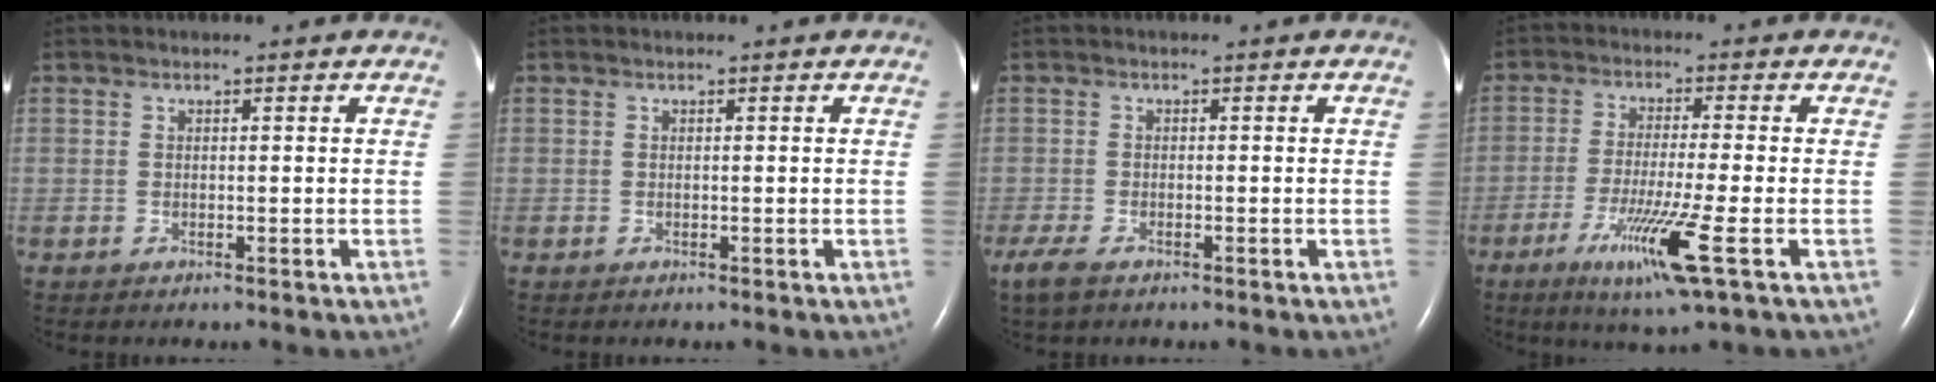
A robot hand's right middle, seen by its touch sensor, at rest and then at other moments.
{"total": 0.0}
{"total": 4.8, "force": [-3.3, 1.9, 3.0], "torque": [-0.068, -0.014, -0.057]}
{"total": 9.5, "force": [-4.3, -0.7, 8.5], "torque": [-0.162, -0.032, -0.077]}